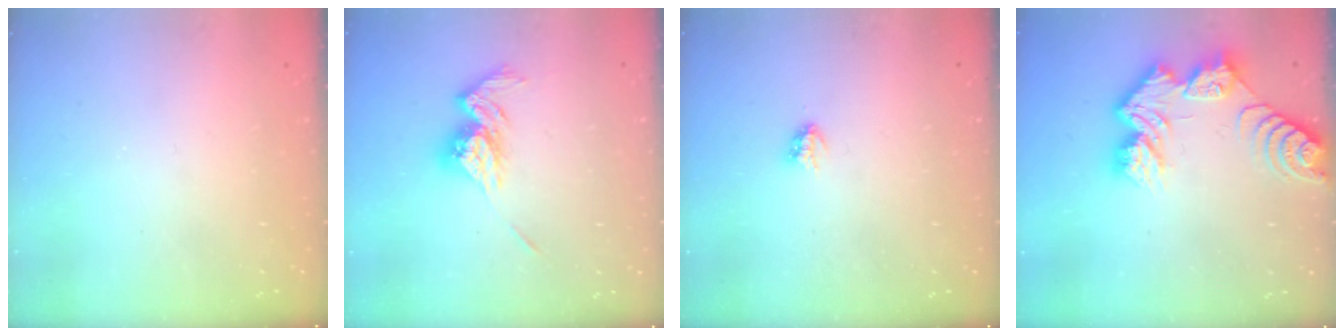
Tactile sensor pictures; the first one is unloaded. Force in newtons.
{"total": 11.4, "press": 11.4, "slide": 0.6}
{"total": 2.9, "press": 2.8, "slide": 0.4}
{"total": 12.3, "press": 12.2, "slide": 1.0}